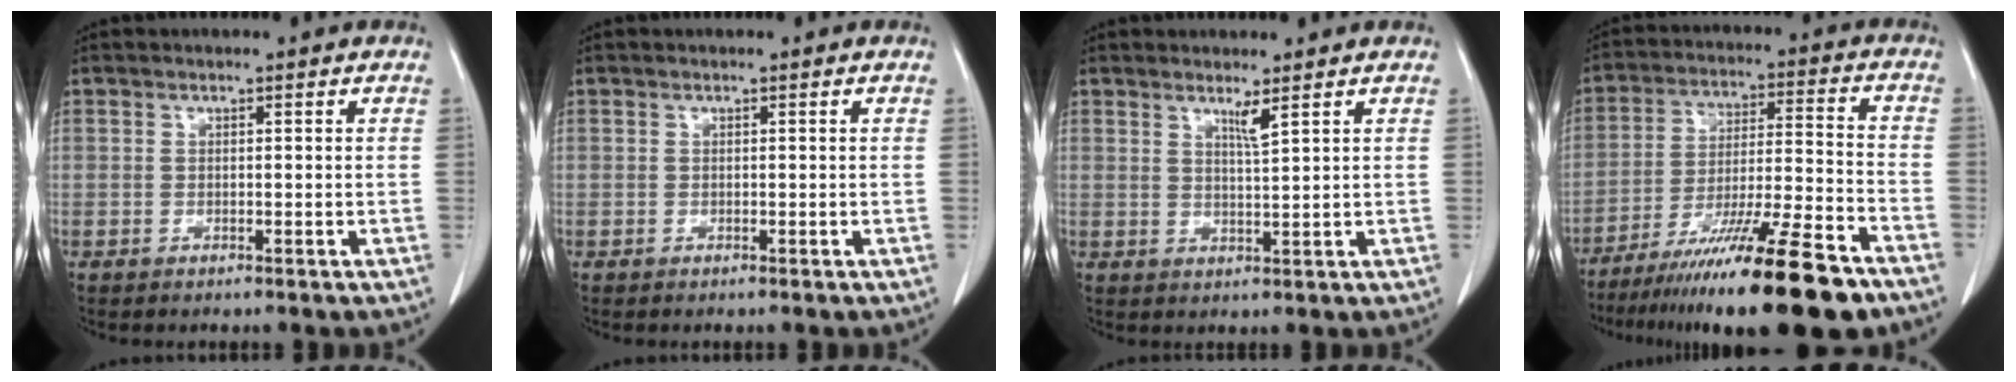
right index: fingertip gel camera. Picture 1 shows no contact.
{"total": 0.0}
{"total": 2.2, "force": [1.5, -0.5, 1.6], "torque": [-0.028, -0.014, 0.029]}
{"total": 20.4, "force": [-14.8, 0.8, 14.1], "torque": [-0.198, -0.025, -0.246]}